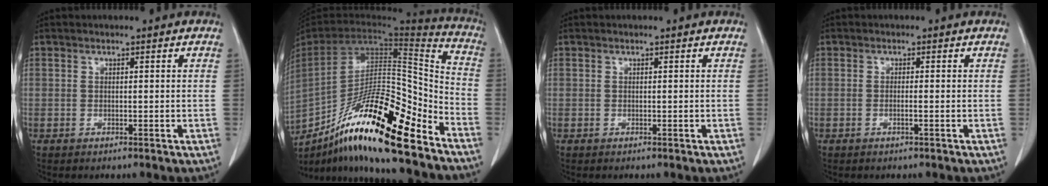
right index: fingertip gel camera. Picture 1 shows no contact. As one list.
[{"total": 24.5, "force": [-16.3, 3.2, 18.0], "torque": [-0.297, -0.017, -0.287]}, {"total": 0.0}, {"total": 0.9, "force": [-0.4, -0.1, 0.8], "torque": [-0.015, 0.001, -0.006]}]